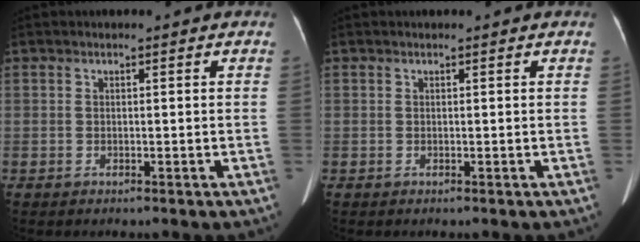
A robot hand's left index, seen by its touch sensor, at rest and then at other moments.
{"total": 0.0}